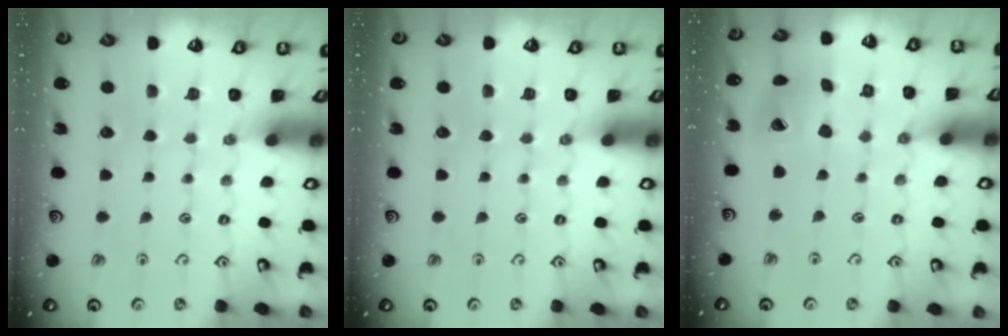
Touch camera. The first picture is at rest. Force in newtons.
{"total": 0.0}
{"total": 11.9, "press": 11.8, "slide": 1.4}